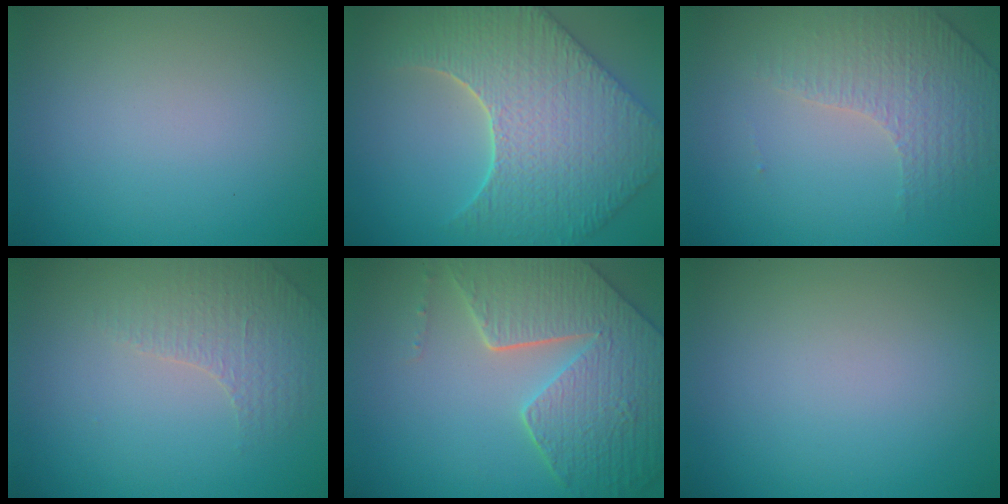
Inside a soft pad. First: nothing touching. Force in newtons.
{"total": 8.5, "press": 7.2, "slide": 4.6}
{"total": 4.3, "press": 3.0, "slide": 3.1}
{"total": 1.5, "press": 1.2, "slide": 0.8}
{"total": 8.8, "press": 6.3, "slide": 6.2}
{"total": 0.0}